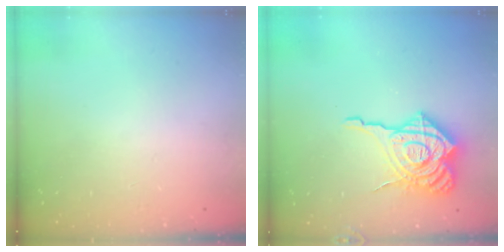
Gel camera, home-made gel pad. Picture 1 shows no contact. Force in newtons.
{"total": 20.1, "press": 20.0, "slide": 2.1}